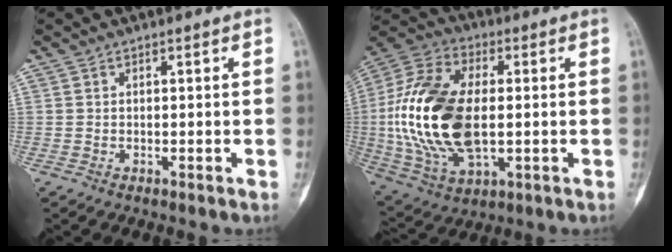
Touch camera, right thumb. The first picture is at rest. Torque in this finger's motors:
{"motor_torque": [2.44, 2.58, 1.49, -1.28, 0.53]}